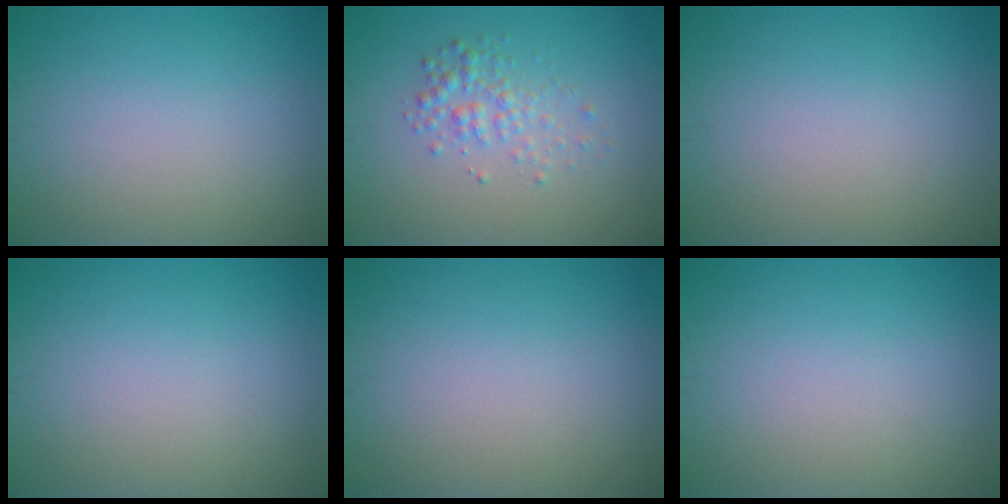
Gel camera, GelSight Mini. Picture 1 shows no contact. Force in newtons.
{"total": 2.3, "press": 2.3, "slide": 0.1}
{"total": 0.0}
{"total": 0.0}
{"total": 0.0}
{"total": 0.0}